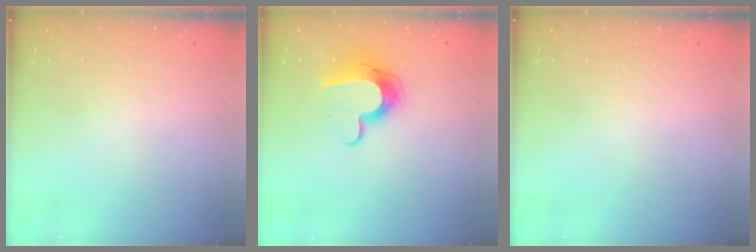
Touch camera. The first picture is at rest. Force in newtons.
{"total": 11.6, "press": 11.5, "slide": 0.9}
{"total": 0.0}